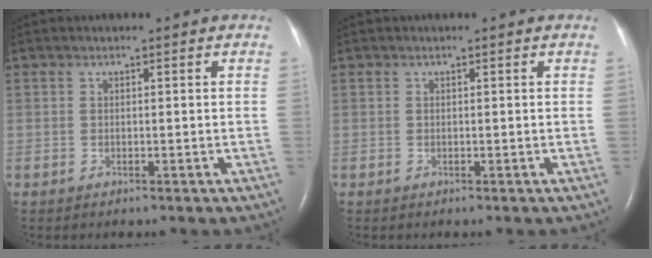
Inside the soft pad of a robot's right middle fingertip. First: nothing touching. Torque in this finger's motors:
{"motor_torque": [-0.01, 0.02, 0.01, 0.01]}